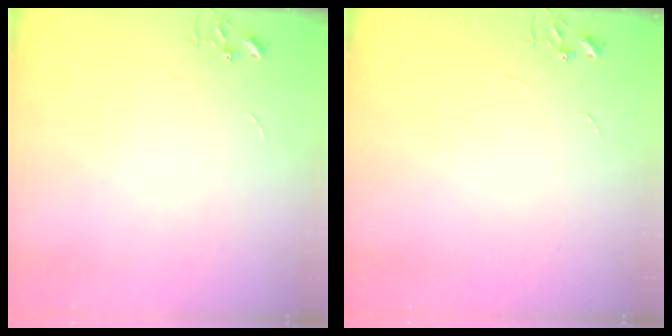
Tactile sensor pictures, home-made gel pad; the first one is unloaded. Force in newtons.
{"total": 0.0}